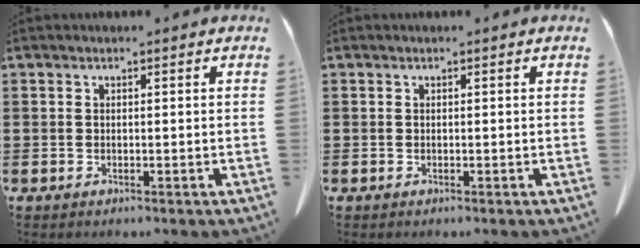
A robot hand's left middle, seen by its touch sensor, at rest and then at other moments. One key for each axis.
{"total": 0.0}